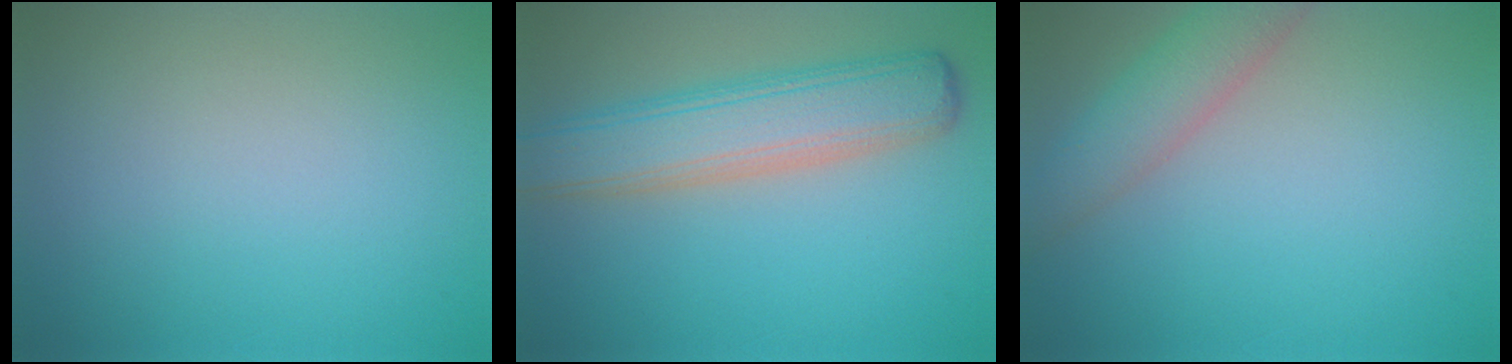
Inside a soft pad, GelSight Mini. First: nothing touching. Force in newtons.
{"total": 7.1, "press": 7.1, "slide": 0.6}
{"total": 4.2, "press": 4.2, "slide": 0.3}